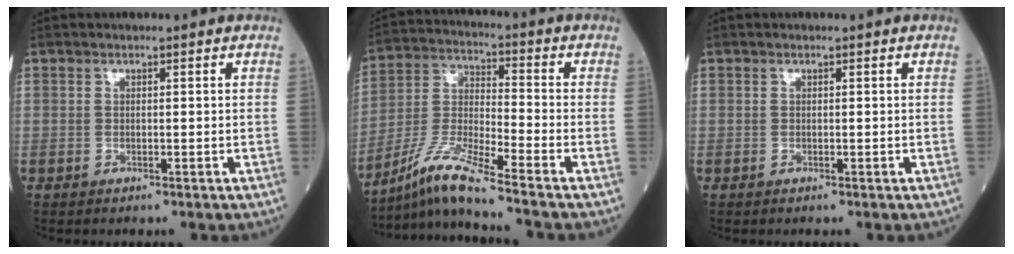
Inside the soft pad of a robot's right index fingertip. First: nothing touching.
{"total": 10.1, "force": [-8.2, -1.6, 5.6], "torque": [-0.131, -0.018, -0.159]}
{"total": 0.0}